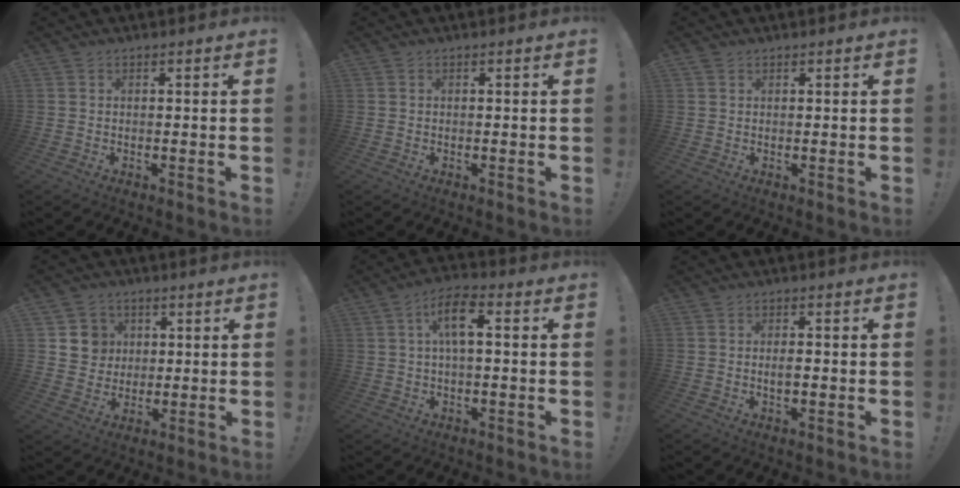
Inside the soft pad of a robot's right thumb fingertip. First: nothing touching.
{"total": 0.0}
{"total": 0.8, "force": [0.6, 0.6, -0.1], "torque": [0.002, -0.001, 0.012]}
{"total": 7.5, "force": [2.6, 7.0, 1.0], "torque": [-0.001, -0.019, 0.052]}
{"total": 8.5, "force": [1.9, 3.9, 7.3], "torque": [-0.123, 0.013, 0.033]}
{"total": 2.2, "force": [-0.3, 0.7, 2.1], "torque": [-0.022, -0.003, -0.010]}